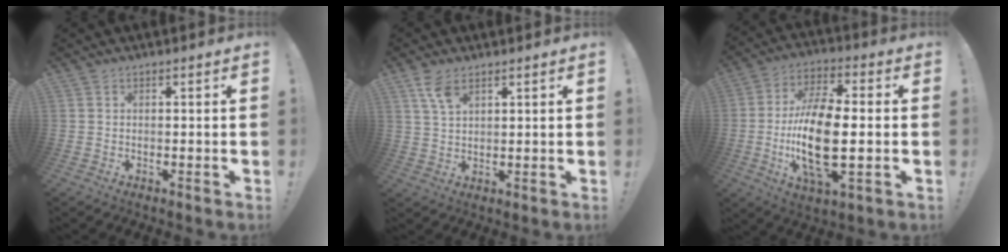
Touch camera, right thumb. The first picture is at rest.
{"total": 5.8, "force": [3.6, 2.5, 3.8], "torque": [-0.073, -0.014, 0.069]}
{"total": 18.8, "force": [-2.4, 7.7, 17.0], "torque": [-0.345, -0.008, -0.042]}